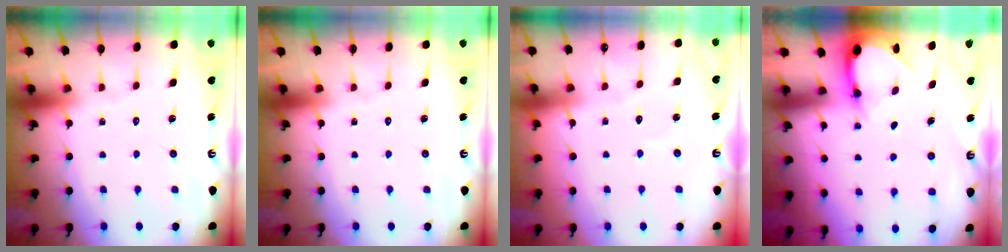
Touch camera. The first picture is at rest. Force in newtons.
{"total": 0.0}
{"total": 2.6, "press": 2.6, "slide": 0.3}
{"total": 3.3, "press": 3.3, "slide": 0.3}